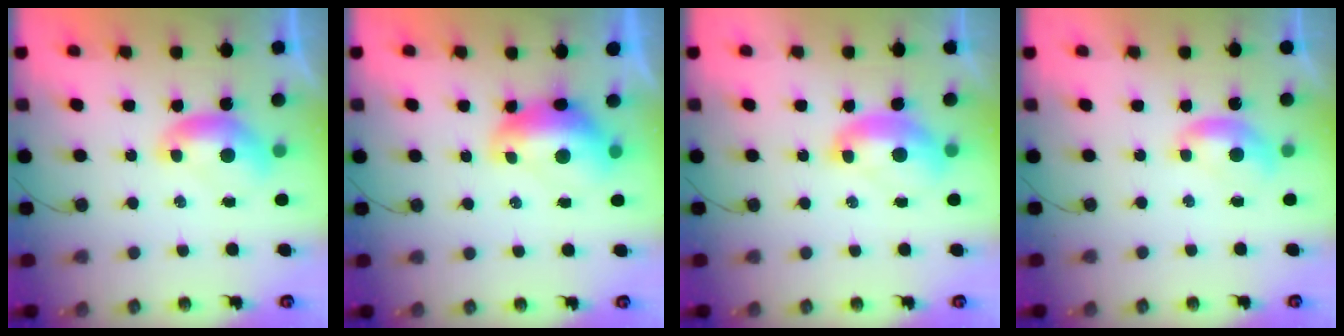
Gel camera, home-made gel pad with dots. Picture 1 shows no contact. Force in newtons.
{"total": 2.8, "press": 2.7, "slide": 0.7}
{"total": 2.0, "press": 1.9, "slide": 0.7}
{"total": 0.7, "press": 0.3, "slide": 0.6}